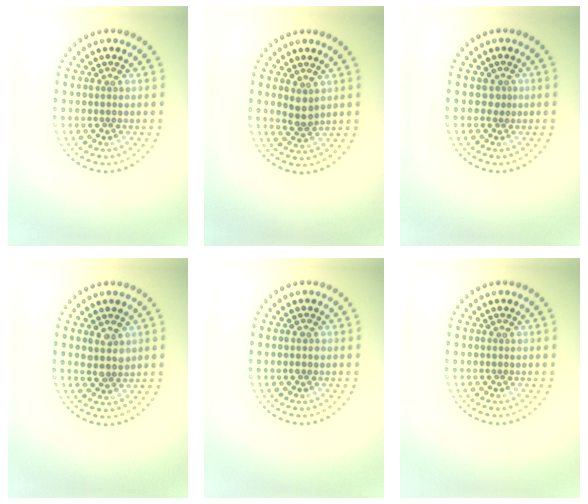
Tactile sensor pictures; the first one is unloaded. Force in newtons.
{"total": 1.6, "press": 1.5, "slide": 0.8}
{"total": 0.5, "press": 0.2, "slide": 0.5}
{"total": 2.3, "press": 2.1, "slide": 1.0}
{"total": 1.0, "press": 1.0, "slide": 0.1}
{"total": 0.0}